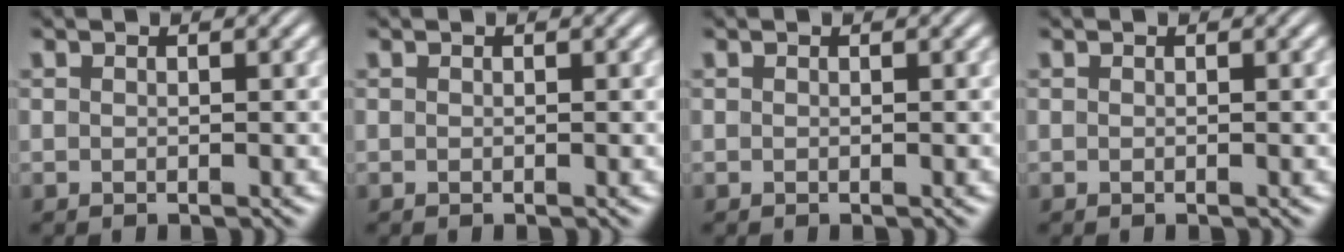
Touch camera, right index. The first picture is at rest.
{"total": 0.0}
{"total": 0.0}
{"total": 0.0}